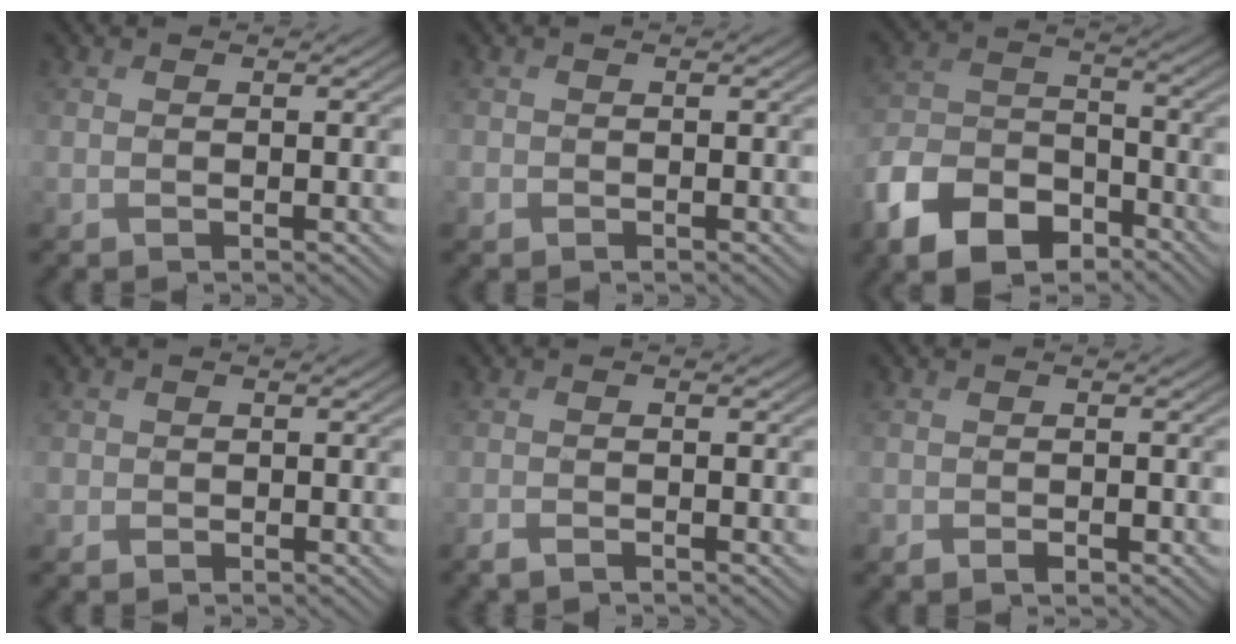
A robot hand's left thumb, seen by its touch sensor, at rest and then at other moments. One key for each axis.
{"total": 0.9, "fx": -0.4, "fy": 0.8, "fz": 0.0, "tx": 0.001, "ty": -0.005, "tz": -0.014}
{"total": 11.9, "fx": -7.9, "fy": 6.5, "fz": 6.1, "tx": -0.142, "ty": -0.016, "tz": -0.167}
{"total": 1.3, "fx": -0.3, "fy": 1.3, "fz": 0.1, "tx": 0.008, "ty": -0.003, "tz": -0.011}
{"total": 1.9, "fx": -1.7, "fy": 0.3, "fz": 0.9, "tx": -0.021, "ty": -0.005, "tz": -0.033}
{"total": 1.6, "fx": -1.0, "fy": 1.0, "fz": 0.9, "tx": -0.016, "ty": -0.003, "tz": -0.018}